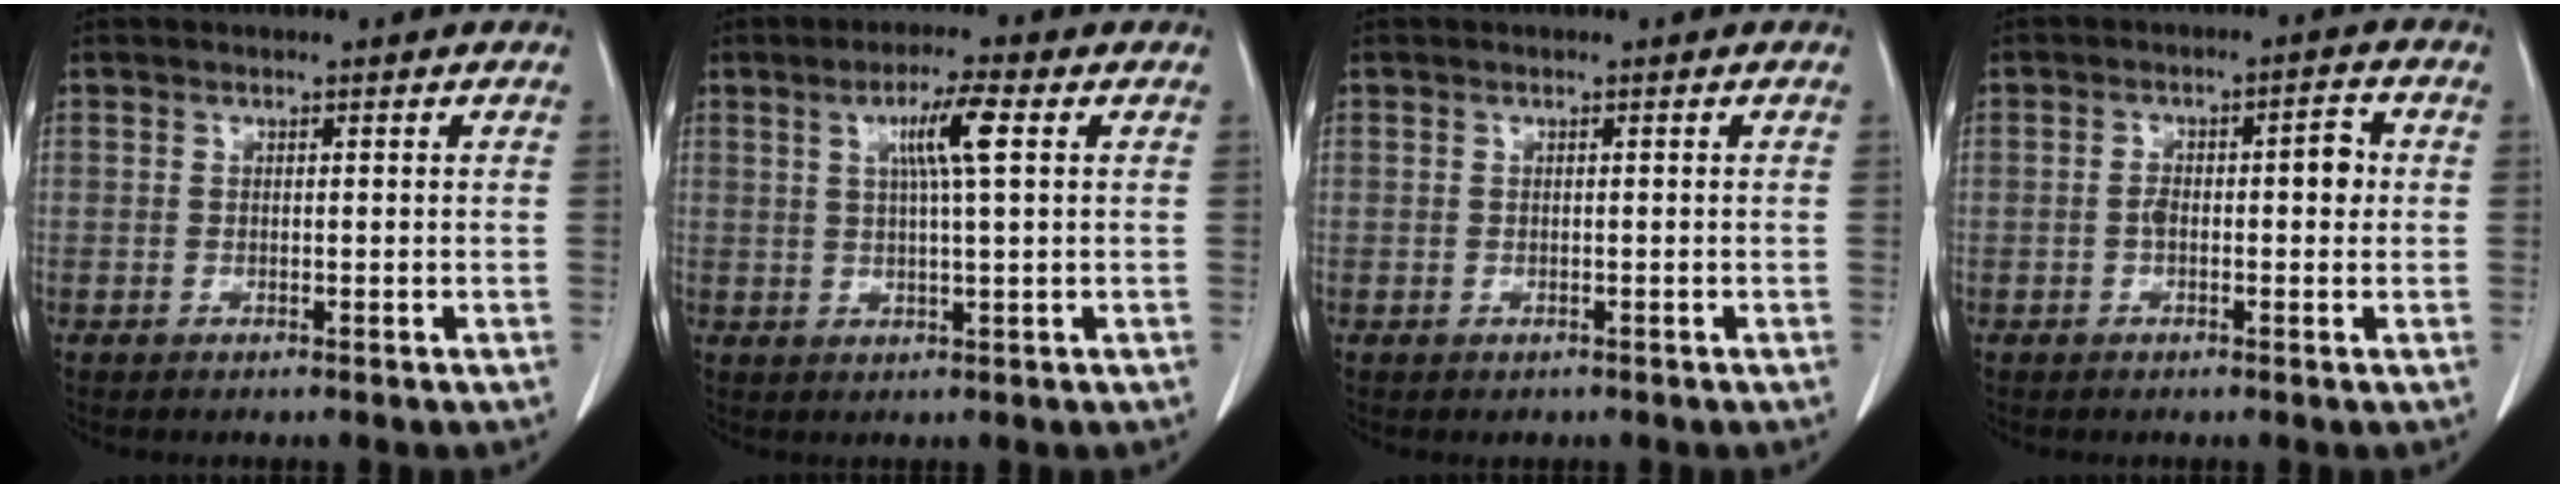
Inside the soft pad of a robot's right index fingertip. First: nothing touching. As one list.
[{"total": 6.0, "force": [1.8, -0.2, 5.7], "torque": [-0.100, 0.003, 0.031]}, {"total": 0.9, "force": [-0.4, 0.8, 0.1], "torque": [-0.006, 0.003, -0.002]}, {"total": 5.1, "force": [-0.1, 1.8, 4.7], "torque": [-0.076, 0.024, -0.002]}]